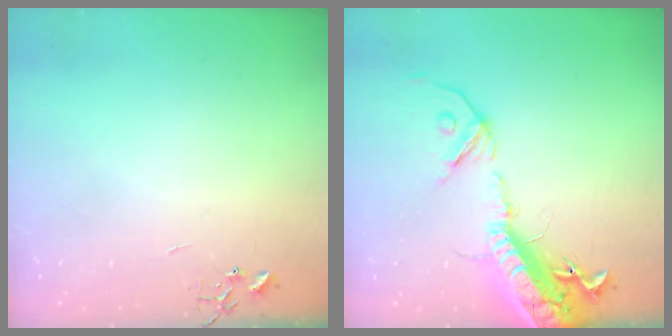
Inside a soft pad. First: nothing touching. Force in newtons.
{"total": 21.7, "press": 21.1, "slide": 5.1}